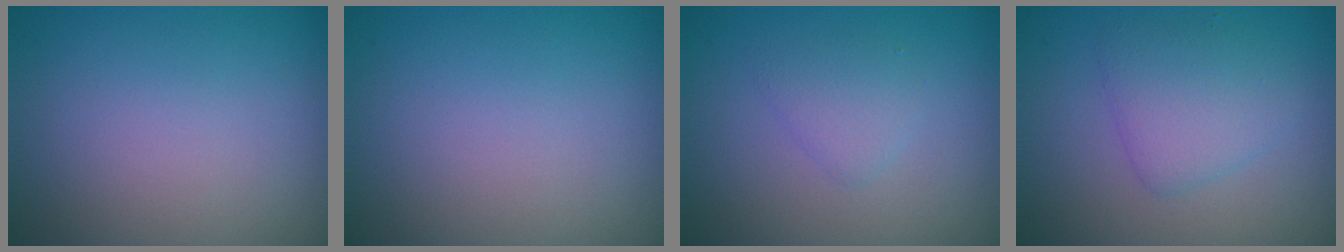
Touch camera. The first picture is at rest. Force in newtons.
{"total": 0.0}
{"total": 1.5, "press": 1.5, "slide": 0.1}
{"total": 2.9, "press": 2.9, "slide": 0.1}